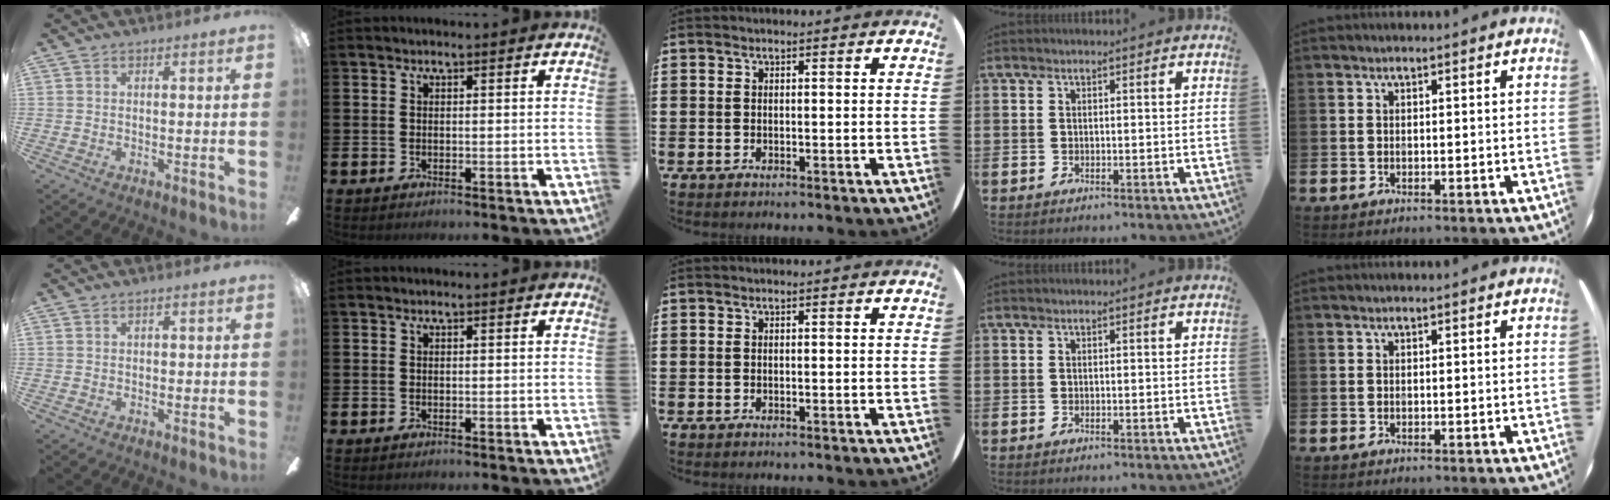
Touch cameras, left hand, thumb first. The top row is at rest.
{"thumb": {"total": 0.6, "force": [-0.1, 0.4, 0.4], "torque": [-0.007, 0.003, -0.003]}}